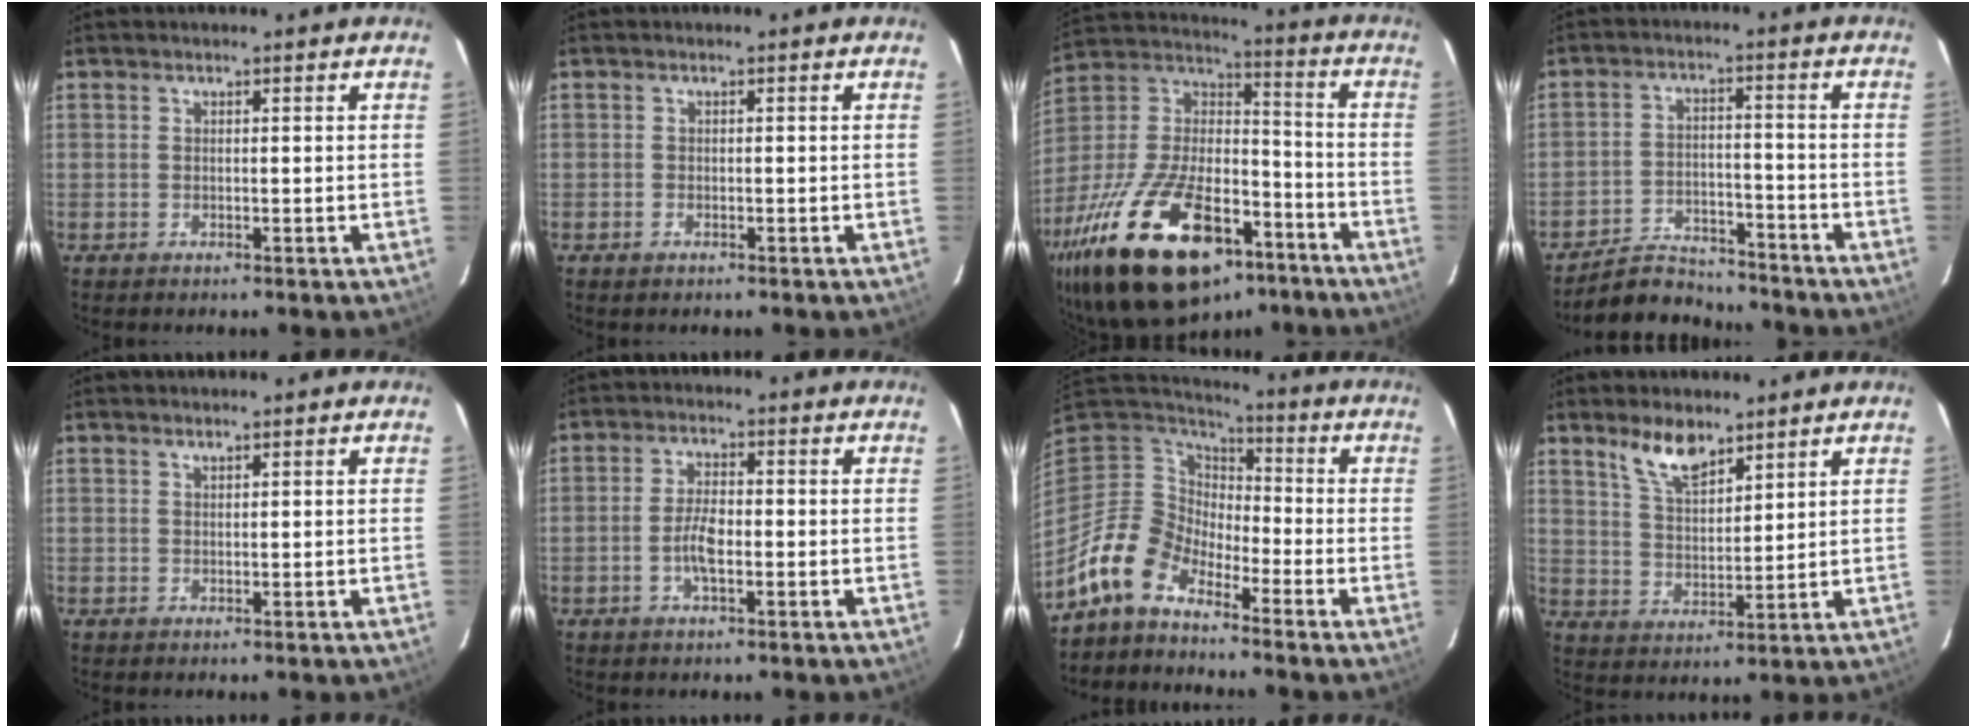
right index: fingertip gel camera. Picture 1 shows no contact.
{"total": 0.9, "force": [-0.6, 0.5, 0.3], "torque": [-0.005, 0.000, -0.011]}
{"total": 32.2, "force": [-19.3, 14.8, 21.2], "torque": [-0.417, -0.011, -0.305]}
{"total": 9.6, "force": [-9.0, 2.9, 1.4], "torque": [-0.054, 0.009, -0.141]}
{"total": 0.5, "force": [0.5, 0.0, 0.1], "torque": [-0.002, 0.000, 0.010]}
{"total": 4.8, "force": [-1.3, 1.7, 4.2], "torque": [-0.088, 0.003, -0.026]}
{"total": 11.1, "force": [-8.5, 5.6, 4.5], "torque": [-0.092, 0.017, -0.179]}
{"total": 7.5, "force": [5.6, 2.8, 4.2], "torque": [-0.074, 0.004, 0.111]}